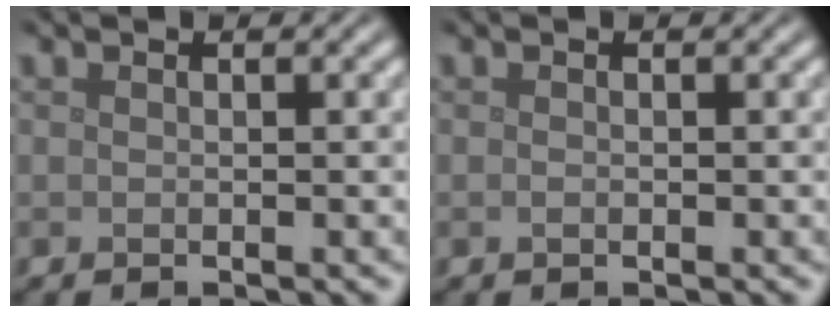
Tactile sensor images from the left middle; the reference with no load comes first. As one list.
[{"total": 0.0}]